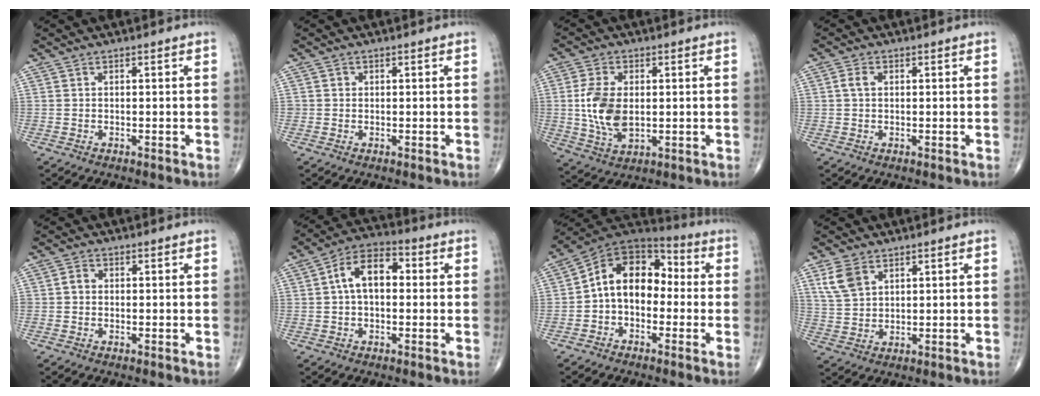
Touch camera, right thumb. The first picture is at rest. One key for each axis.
{"total": 0.8, "fx": 0.0, "fy": 0.8, "fz": 0.0, "tx": 0.008, "ty": 0.004, "tz": -0.001}
{"total": 9.9, "fx": 0.4, "fy": 5.8, "fz": 7.9, "tx": -0.157, "ty": -0.005, "tz": 0.013}
{"total": 1.9, "fx": 0.4, "fy": 1.4, "fz": 1.3, "tx": -0.024, "ty": 0.007, "tz": 0.003}
{"total": 1.8, "fx": -0.1, "fy": 1.6, "fz": 0.9, "tx": -0.004, "ty": 0.006, "tz": -0.008}
{"total": 9.6, "fx": 1.0, "fy": 5.9, "fz": 7.6, "tx": -0.118, "ty": 0.032, "tz": 0.007}
{"total": 13.1, "fx": -0.7, "fy": 9.2, "fz": 9.3, "tx": -0.118, "ty": 0.049, "tz": -0.030}
{"total": 6.0, "fx": 3.0, "fy": 3.8, "fz": 3.5, "tx": -0.062, "ty": -0.007, "tz": 0.067}